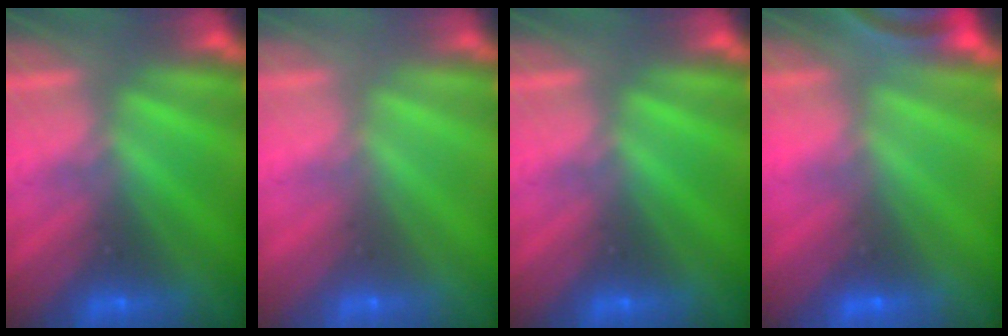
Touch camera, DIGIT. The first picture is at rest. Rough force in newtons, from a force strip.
{"total": 3.3}
{"total": 0.0}
{"total": 6.9}